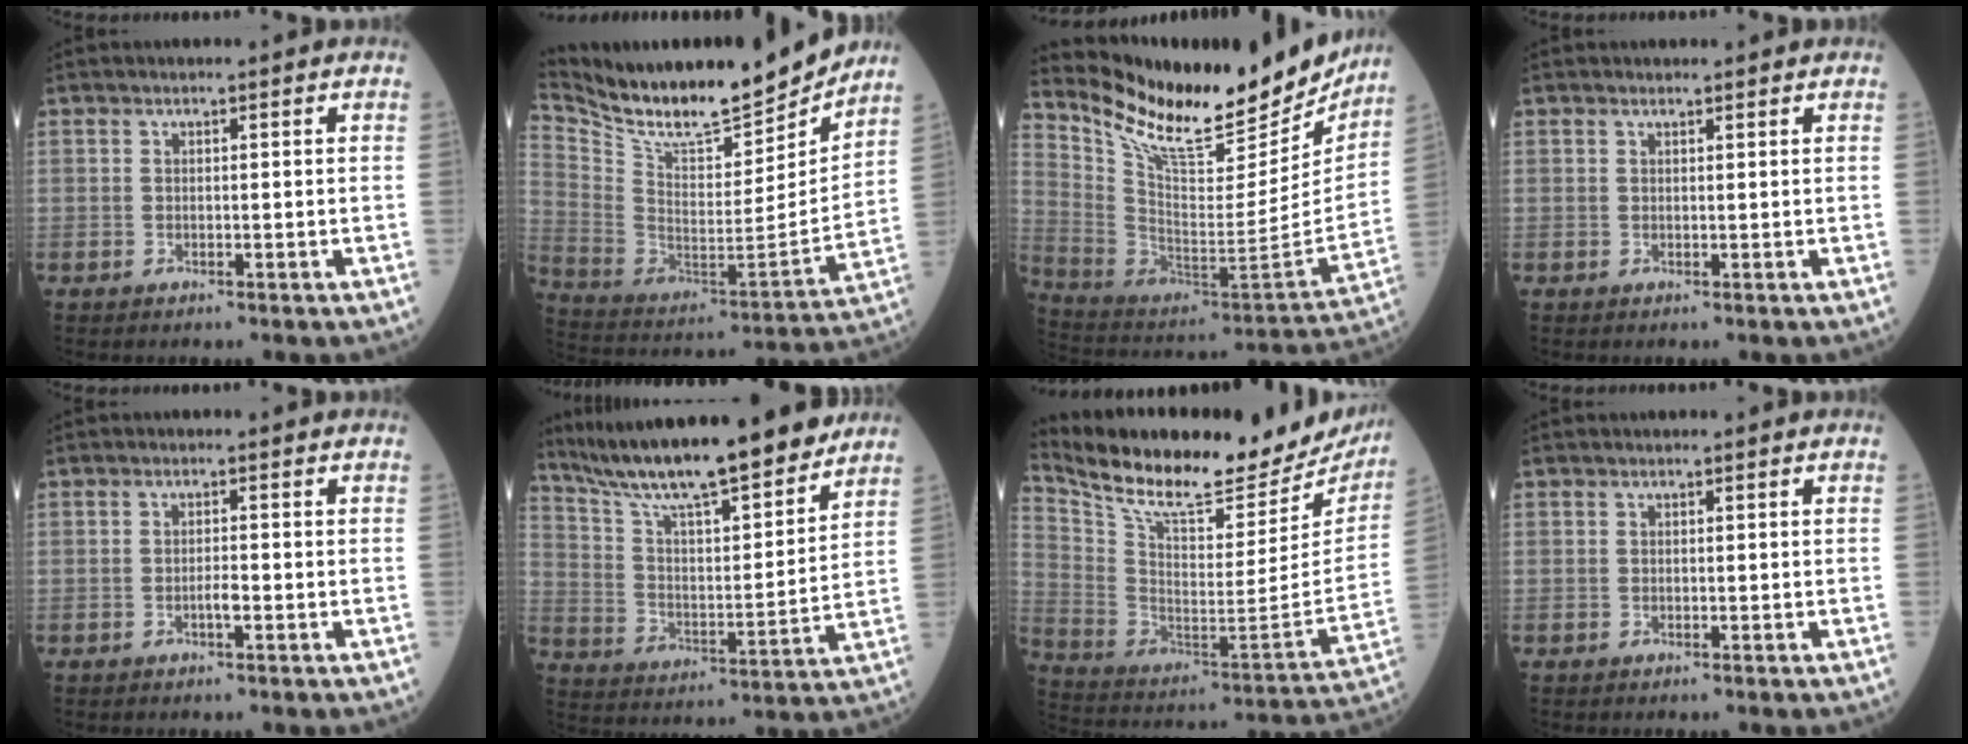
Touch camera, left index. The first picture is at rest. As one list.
[{"total": 22.7, "force": [20.1, 3.5, 10.0], "torque": [-0.191, -0.038, 0.329]}, {"total": 25.7, "force": [21.8, 6.5, 12.0], "torque": [-0.211, -0.045, 0.334]}, {"total": 1.2, "force": [1.2, 0.1, 0.2], "torque": [-0.012, 0.003, 0.015]}, {"total": 1.3, "force": [-0.6, 0.1, 1.2], "torque": [-0.023, 0.001, -0.010]}, {"total": 20.9, "force": [17.9, 2.3, 10.5], "torque": [-0.180, 0.001, 0.292]}, {"total": 28.0, "force": [24.6, 6.5, 11.6], "torque": [-0.216, -0.055, 0.356]}, {"total": 0.0}]